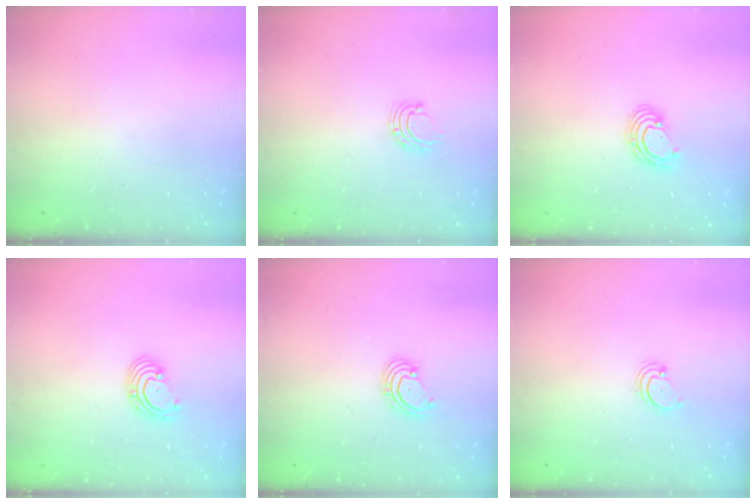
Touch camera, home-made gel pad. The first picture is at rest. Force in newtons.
{"total": 5.1, "press": 5.1, "slide": 0.4}
{"total": 5.3, "press": 5.3, "slide": 0.2}
{"total": 2.8, "press": 2.8, "slide": 0.2}
{"total": 2.6, "press": 2.5, "slide": 0.6}
{"total": 2.2, "press": 2.2, "slide": 0.2}